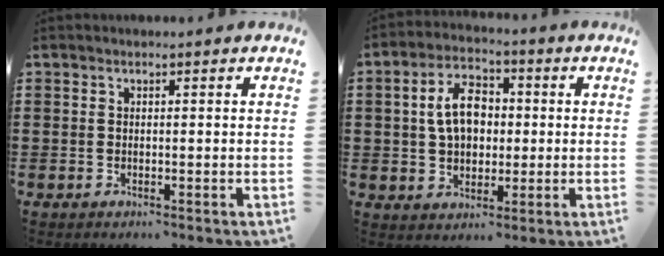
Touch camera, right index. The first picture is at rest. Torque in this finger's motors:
{"motor_torque": [1.79, 0.35, 0.81, 0.14]}